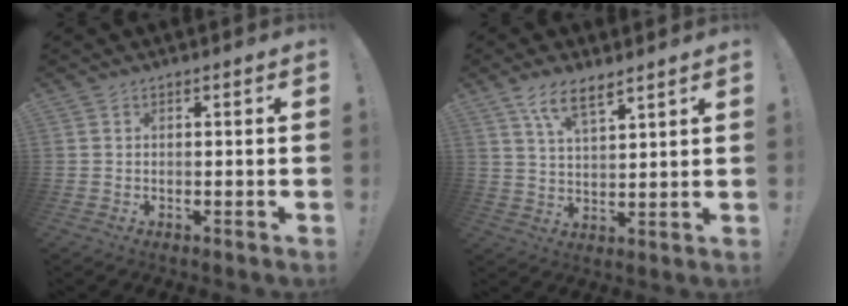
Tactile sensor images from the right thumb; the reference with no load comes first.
{"total": 7.6, "force": [5.5, 2.5, 4.6], "torque": [-0.086, -0.026, 0.101]}